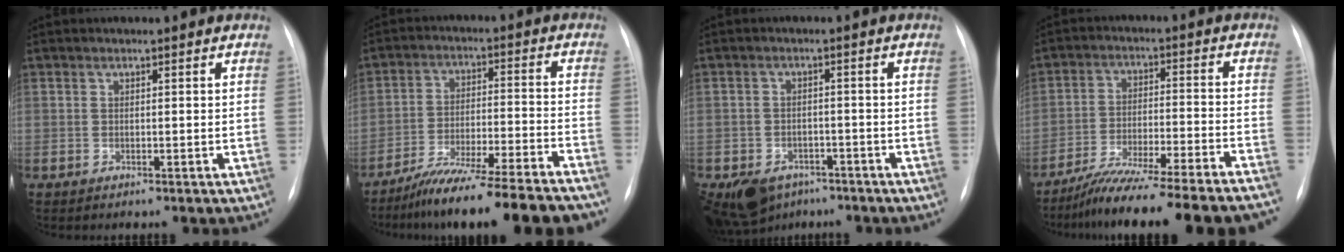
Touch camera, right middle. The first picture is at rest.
{"total": 17.1, "force": [-14.7, -0.1, 8.9], "torque": [-0.132, -0.014, -0.234]}
{"total": 10.5, "force": [-6.7, 7.2, 3.8], "torque": [-0.087, -0.002, -0.091]}
{"total": 21.4, "force": [-18.9, -0.4, 10.0], "torque": [-0.127, -0.030, -0.282]}